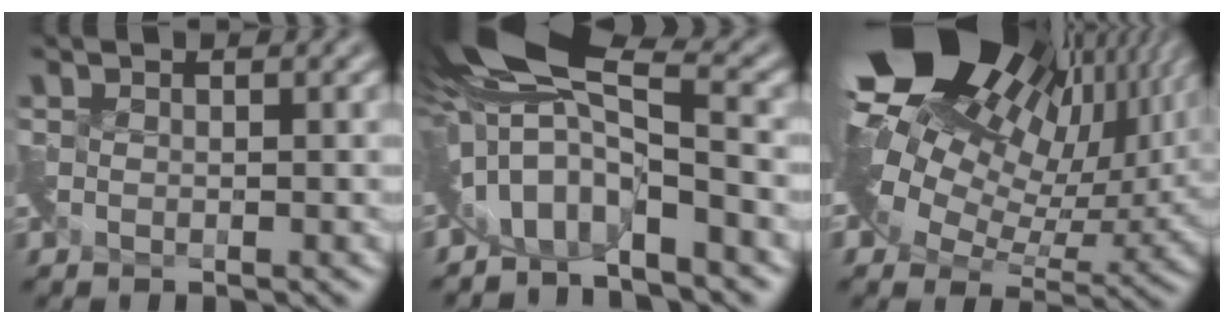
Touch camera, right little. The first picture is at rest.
{"total": 6.8, "force": [-0.5, 3.2, 5.9], "torque": [-0.100, 0.000, -0.022]}
{"total": 17.8, "force": [7.6, 10.5, 12.2], "torque": [-0.207, 0.022, 0.142]}